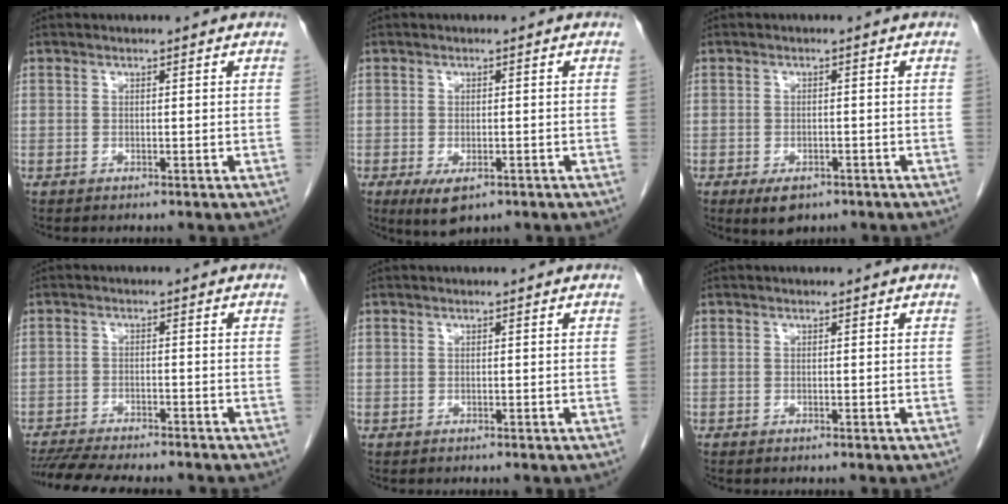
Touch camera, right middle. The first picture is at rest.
{"total": 4.3, "force": [-2.2, 1.9, 3.2], "torque": [-0.056, -0.008, -0.027]}
{"total": 3.9, "force": [-2.4, 2.0, 2.3], "torque": [-0.040, -0.005, -0.030]}
{"total": 12.5, "force": [-11.2, 1.8, 5.4], "torque": [-0.083, -0.013, -0.159]}
{"total": 0.0}
{"total": 0.0}